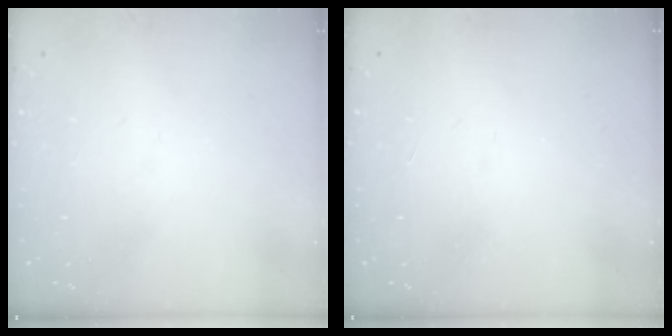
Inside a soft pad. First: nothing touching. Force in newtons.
{"total": 1.6, "press": 1.6, "slide": 0.1}